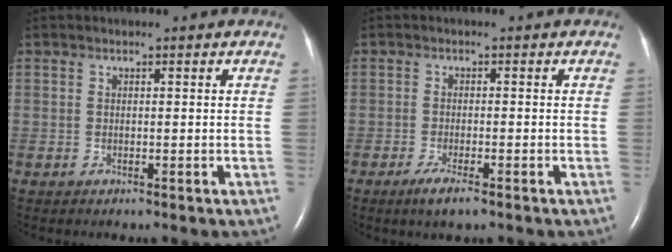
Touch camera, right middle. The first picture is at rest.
{"total": 3.3, "force": [-2.1, 0.4, 2.5], "torque": [-0.057, -0.009, -0.037]}